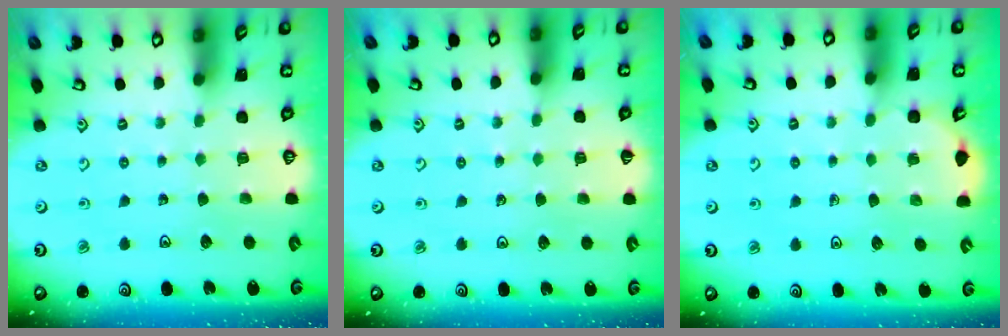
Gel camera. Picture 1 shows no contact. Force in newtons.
{"total": 2.1, "press": 2.1, "slide": 0.4}
{"total": 2.7, "press": 2.6, "slide": 0.8}